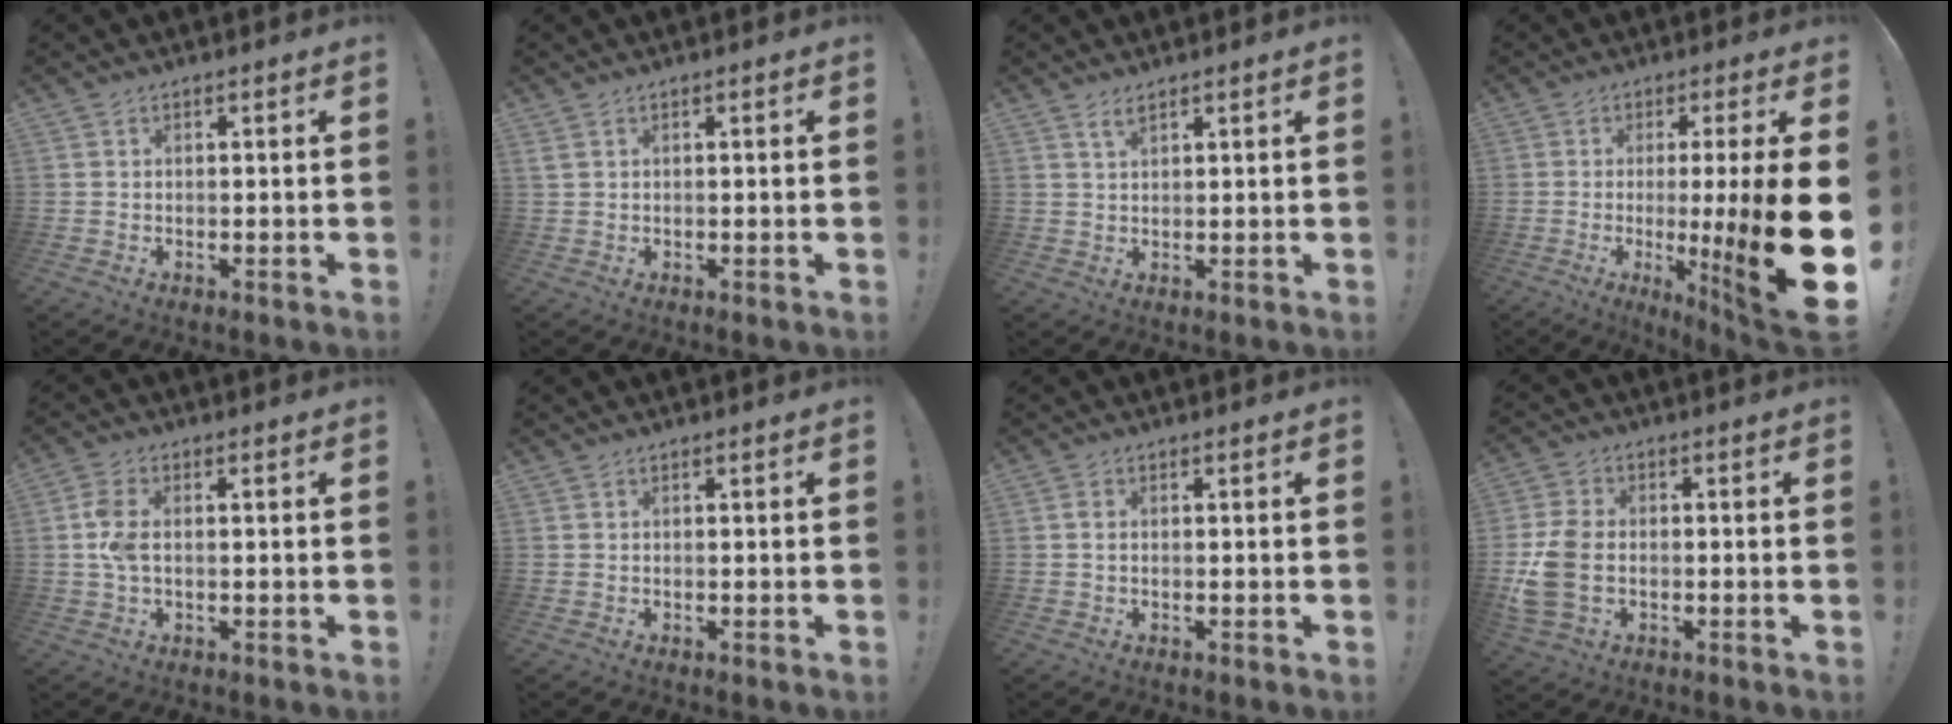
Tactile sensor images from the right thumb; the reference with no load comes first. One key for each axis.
{"total": 1.2, "fx": 0.4, "fy": 0.0, "fz": 1.1, "tx": -0.028, "ty": 0.001, "tz": 0.009}
{"total": 2.5, "fx": 1.8, "fy": 0.8, "fz": 1.5, "tx": -0.025, "ty": -0.007, "tz": 0.031}
{"total": 19.9, "fx": -2.3, "fy": -0.1, "fz": 19.8, "tx": -0.308, "ty": -0.025, "tz": -0.031}
{"total": 5.6, "fx": -0.1, "fy": 2.7, "fz": 4.9, "tx": -0.106, "ty": 0.006, "tz": -0.006}
{"total": 0.0}
{"total": 1.2, "fx": 0.2, "fy": 0.7, "fz": 1.0, "tx": -0.022, "ty": 0.005, "tz": 0.002}
{"total": 10.2, "fx": -2.2, "fy": 7.0, "fz": 7.1, "tx": -0.152, "ty": 0.010, "tz": -0.034}